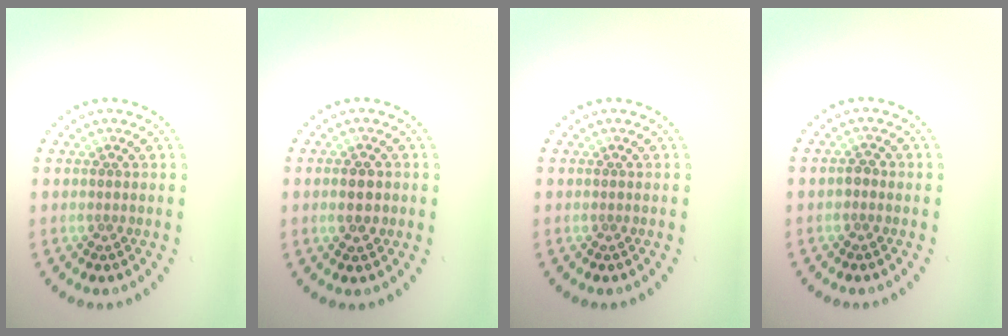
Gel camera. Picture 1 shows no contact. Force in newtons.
{"total": 2.6, "press": 2.6, "slide": 0.1}
{"total": 0.0}
{"total": 0.8, "press": 0.8, "slide": 0.2}